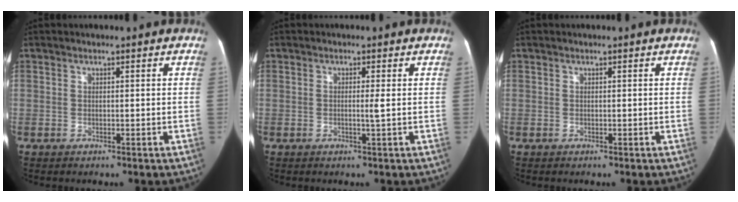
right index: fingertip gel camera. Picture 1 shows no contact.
{"total": 1.2, "force": [-0.1, -0.4, 1.1], "torque": [-0.017, -0.002, -0.006]}
{"total": 0.0}